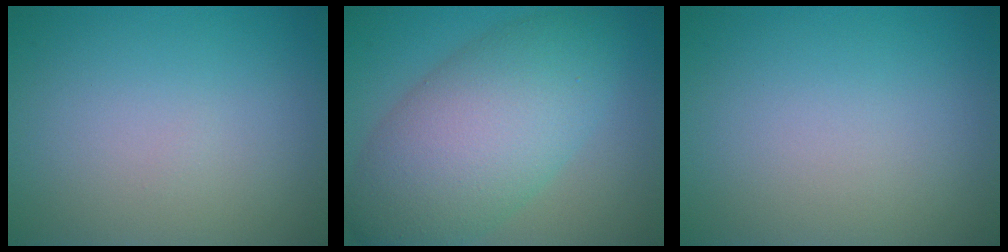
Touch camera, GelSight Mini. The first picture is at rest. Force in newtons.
{"total": 9.6, "press": 9.6, "slide": 0.1}
{"total": 0.0}